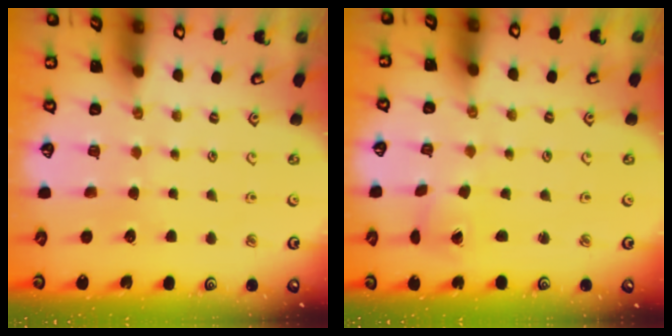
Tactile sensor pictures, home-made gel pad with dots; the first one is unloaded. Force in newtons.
{"total": 1.7, "press": 1.7, "slide": 0.2}